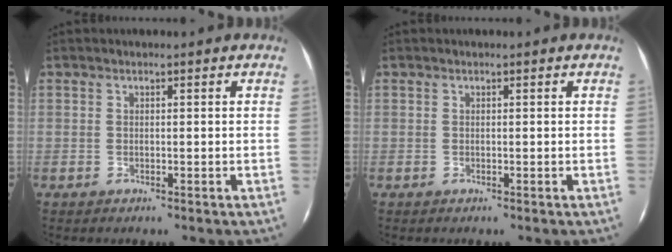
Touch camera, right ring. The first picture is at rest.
{"total": 0.0}